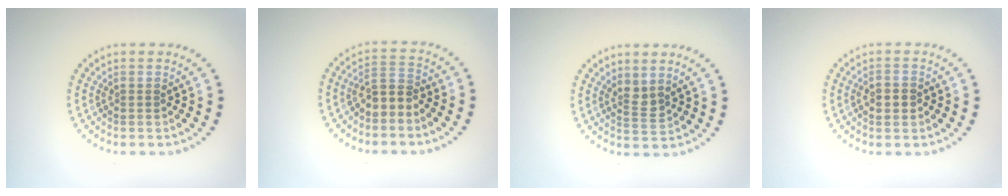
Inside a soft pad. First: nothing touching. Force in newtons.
{"total": 2.4, "press": 2.1, "slide": 1.3}
{"total": 1.7, "press": 1.3, "slide": 1.1}
{"total": 1.7, "press": 1.7, "slide": 0.3}